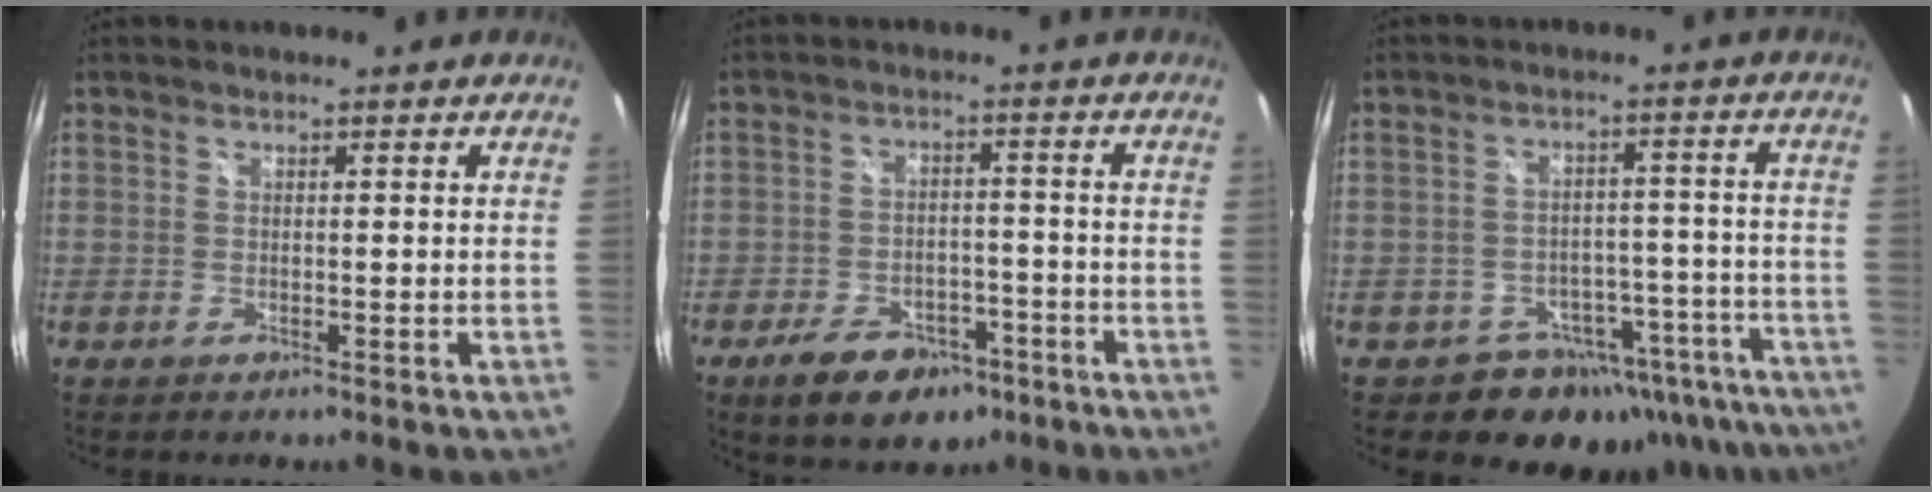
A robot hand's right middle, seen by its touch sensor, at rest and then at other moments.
{"total": 11.3, "force": [-7.2, 6.5, 5.9], "torque": [-0.132, 0.002, -0.102]}
{"total": 15.5, "force": [-11.3, 9.5, 4.5], "torque": [-0.071, 0.037, -0.120]}